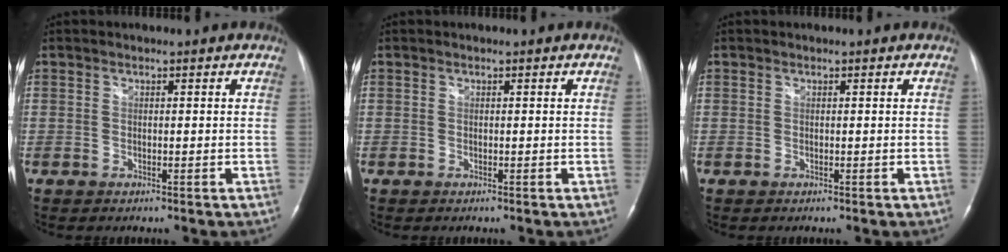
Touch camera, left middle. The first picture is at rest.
{"total": 0.0}
{"total": 0.0}